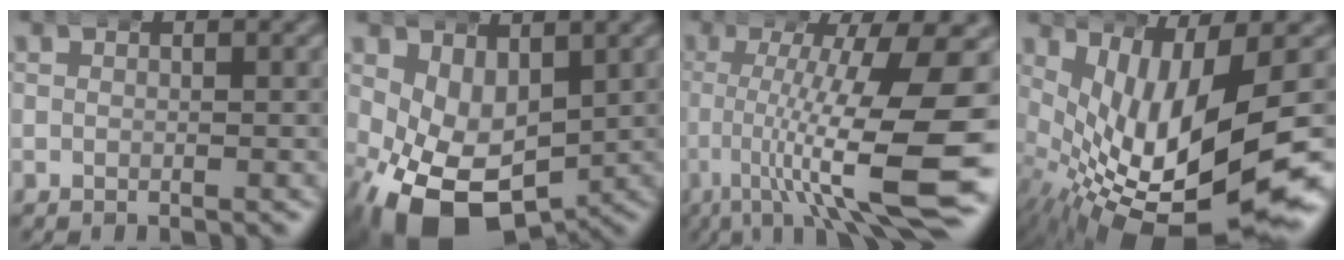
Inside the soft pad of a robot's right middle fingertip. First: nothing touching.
{"total": 10.6, "force": [-3.2, 7.1, 7.2], "torque": [-0.147, -0.044, -0.037]}
{"total": 11.6, "force": [-2.6, 2.5, 11.0], "torque": [-0.157, -0.007, -0.031]}
{"total": 14.6, "force": [-2.7, 6.8, 12.6], "torque": [-0.215, -0.047, -0.005]}